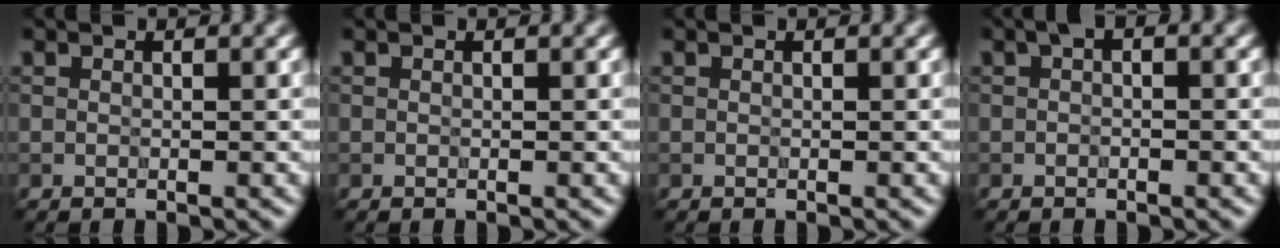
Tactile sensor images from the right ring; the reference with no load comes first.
{"total": 0.0}
{"total": 0.0}
{"total": 0.9, "force": [0.0, 0.4, 0.8], "torque": [-0.012, 0.004, 0.000]}